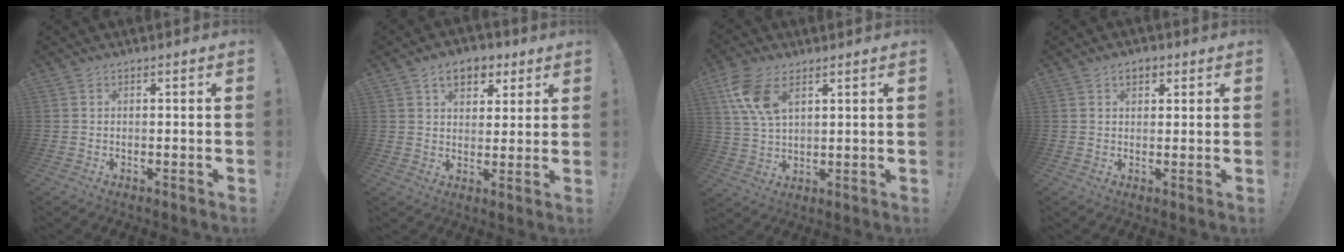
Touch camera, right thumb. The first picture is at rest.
{"total": 9.4, "force": [4.8, 6.2, 5.1], "torque": [-0.064, -0.013, 0.088]}
{"total": 11.0, "force": [5.5, 5.9, 7.4], "torque": [-0.154, -0.009, 0.105]}
{"total": 3.6, "force": [1.6, 2.4, 2.2], "torque": [-0.029, 0.001, 0.027]}